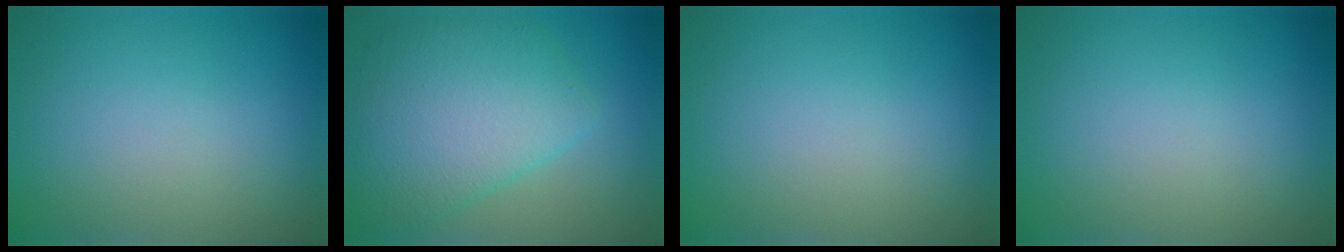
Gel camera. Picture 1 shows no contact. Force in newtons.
{"total": 7.5, "press": 7.5, "slide": 0.3}
{"total": 0.0}
{"total": 0.0}